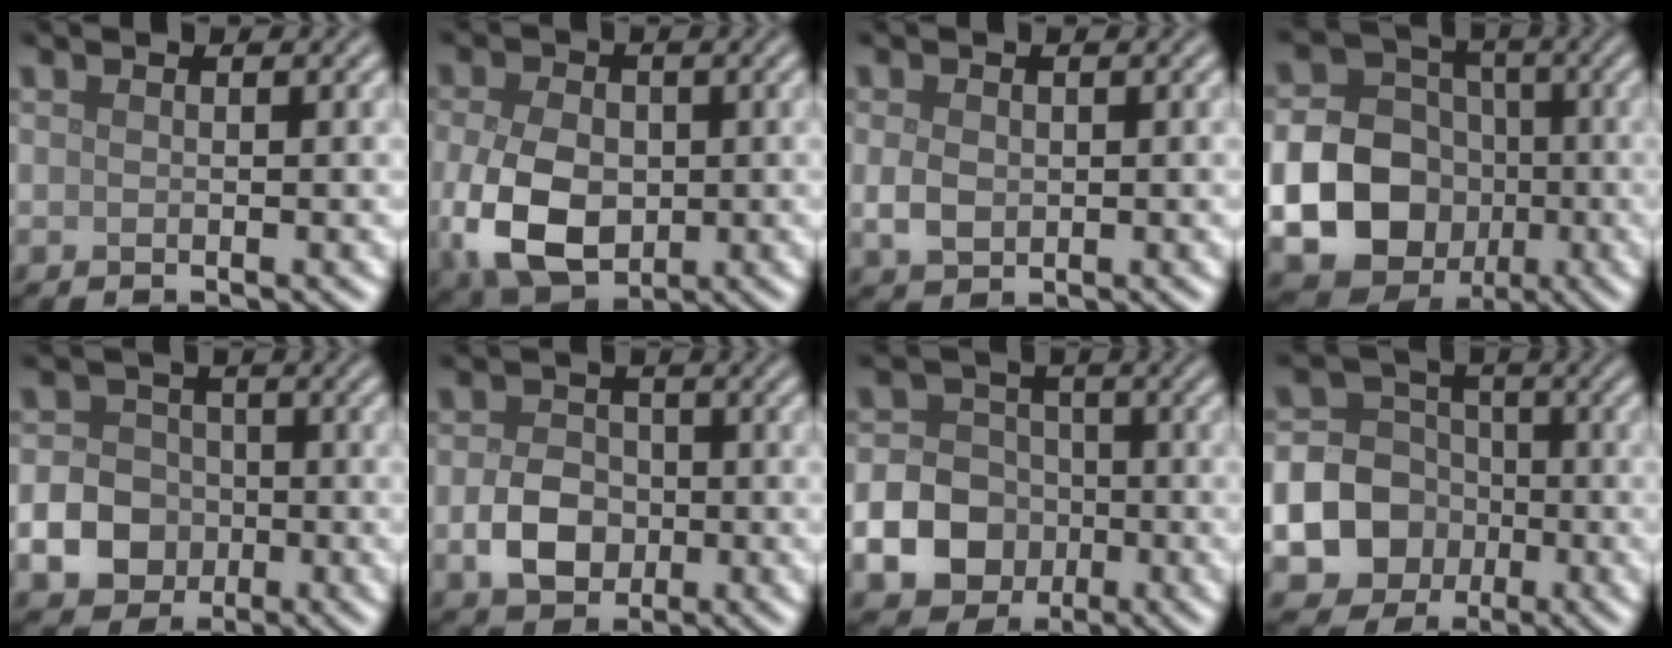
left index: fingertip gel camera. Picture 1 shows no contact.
{"total": 7.5, "force": [-1.1, 5.2, 5.3], "torque": [-0.121, -0.014, -0.018]}
{"total": 2.2, "force": [0.0, 1.7, 1.4], "torque": [-0.030, -0.002, -0.001]}
{"total": 18.5, "force": [-4.4, 17.0, 5.9], "torque": [-0.152, -0.044, -0.090]}
{"total": 5.8, "force": [-1.7, 5.1, 2.2], "torque": [-0.030, -0.002, -0.053]}
{"total": 4.1, "force": [-1.0, 3.2, 2.4], "torque": [-0.042, 0.001, -0.022]}
{"total": 10.5, "force": [-3.3, 9.4, 3.2], "torque": [-0.073, -0.027, -0.075]}
{"total": 14.5, "force": [-4.6, 13.4, 3.3], "torque": [-0.106, -0.041, -0.097]}